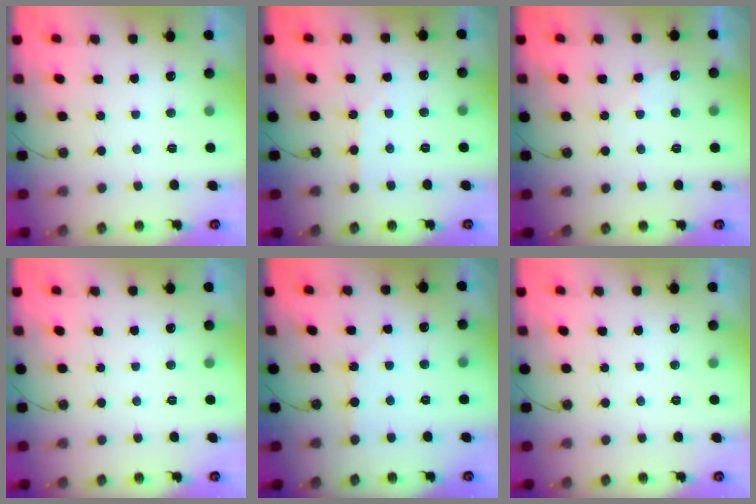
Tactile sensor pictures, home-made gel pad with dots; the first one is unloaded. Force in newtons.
{"total": 2.6, "press": 2.6, "slide": 0.5}
{"total": 5.2, "press": 5.1, "slide": 0.8}
{"total": 0.0}
{"total": 2.6, "press": 2.5, "slide": 0.5}
{"total": 0.0}